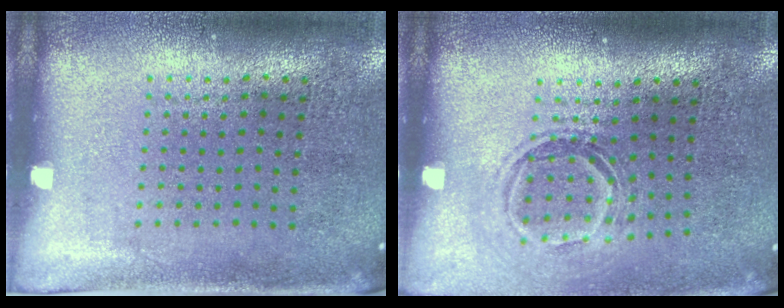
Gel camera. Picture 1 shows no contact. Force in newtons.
{"total": 1.5, "press": 1.1, "slide": 1.0}